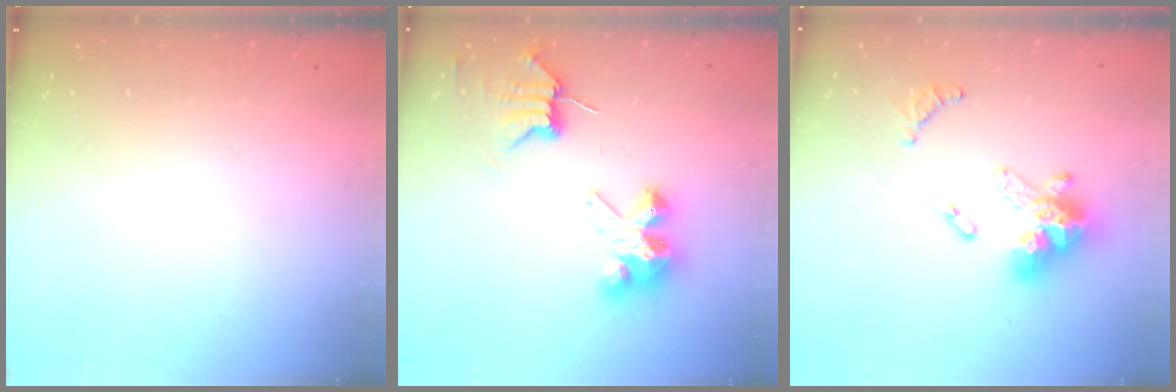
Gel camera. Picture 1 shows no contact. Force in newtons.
{"total": 7.4, "press": 7.3, "slide": 0.6}
{"total": 15.9, "press": 15.8, "slide": 1.3}